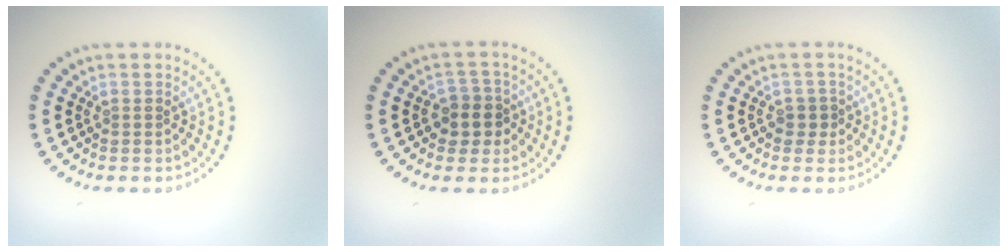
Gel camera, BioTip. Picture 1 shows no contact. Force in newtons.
{"total": 2.7, "press": 2.5, "slide": 1.0}
{"total": 1.0, "press": 0.8, "slide": 0.7}